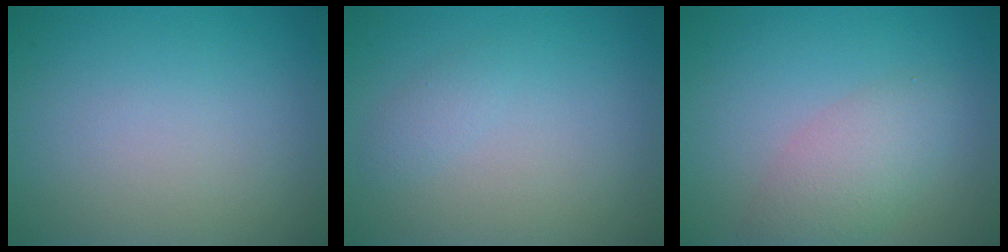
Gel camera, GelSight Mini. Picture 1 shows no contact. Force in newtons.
{"total": 0.9, "press": 0.9, "slide": 0.0}
{"total": 3.5, "press": 3.5, "slide": 0.1}